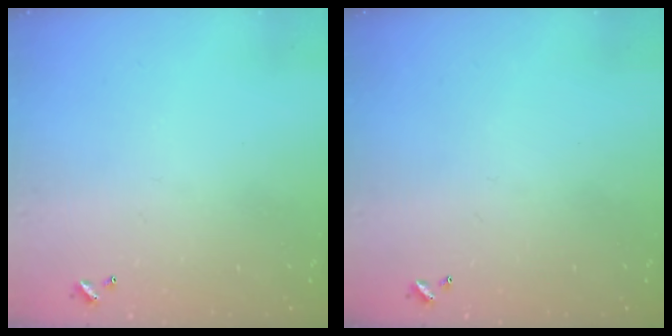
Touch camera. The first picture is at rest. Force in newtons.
{"total": 0.0}